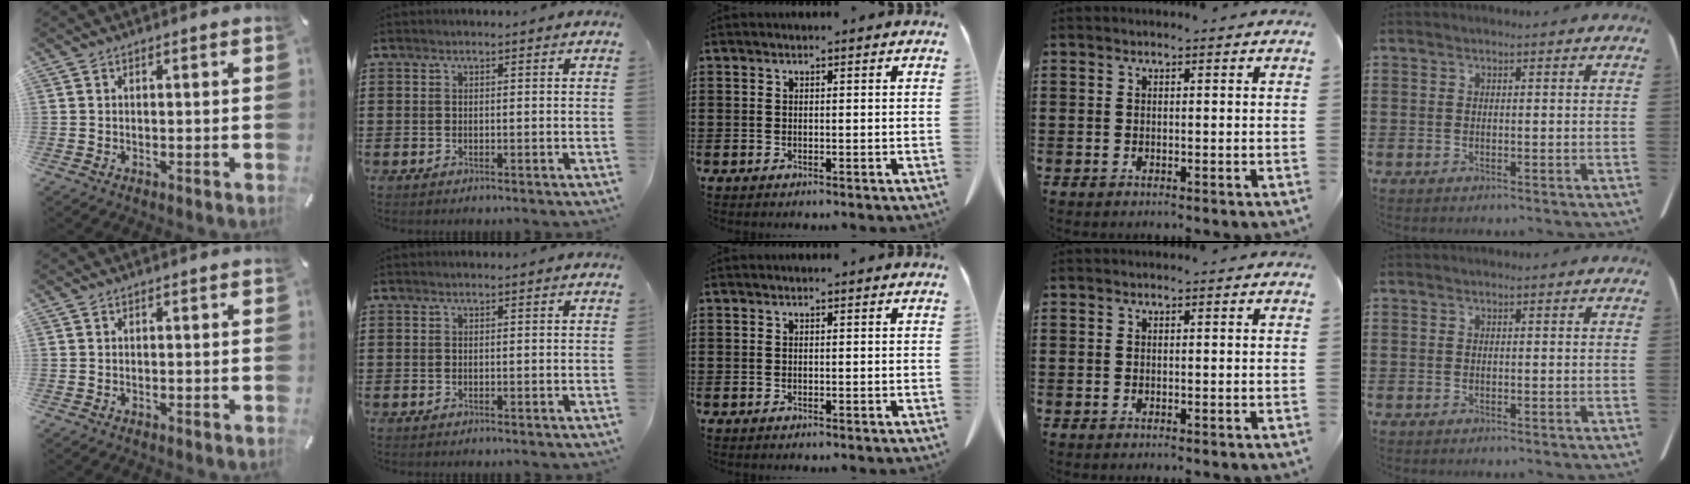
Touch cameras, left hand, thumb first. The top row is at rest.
{}